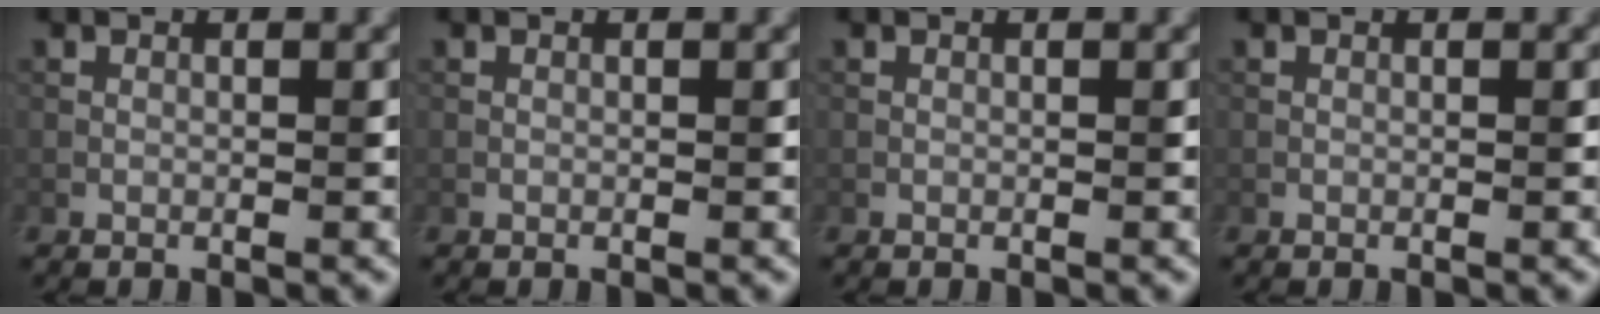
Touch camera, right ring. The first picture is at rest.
{"total": 0.0}
{"total": 0.0}
{"total": 0.0}